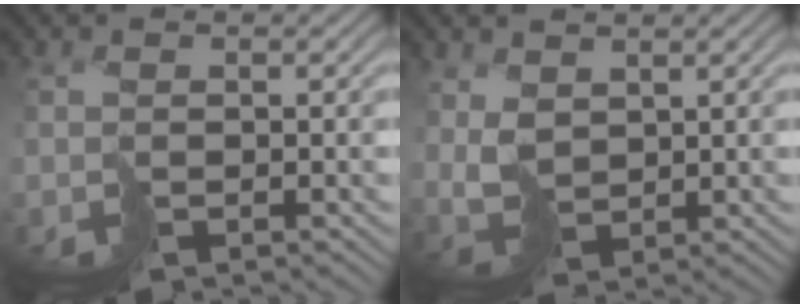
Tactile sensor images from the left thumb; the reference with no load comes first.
{"total": 3.7, "force": [1.9, 2.2, 2.3], "torque": [-0.064, -0.002, 0.043]}